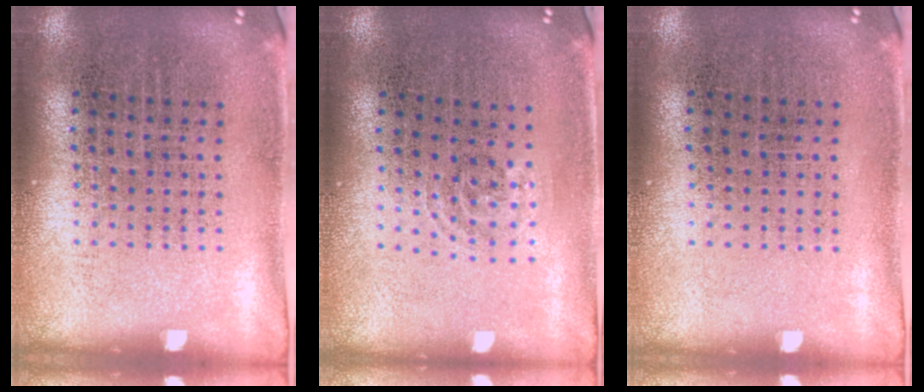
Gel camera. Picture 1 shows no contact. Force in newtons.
{"total": 0.8, "press": 0.6, "slide": 0.6}
{"total": 0.0}